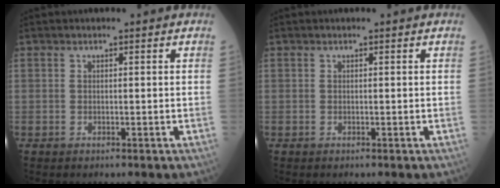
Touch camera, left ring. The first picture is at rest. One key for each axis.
{"total": 0.0}